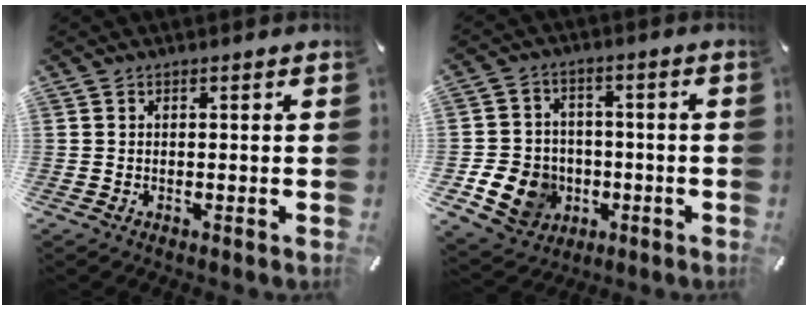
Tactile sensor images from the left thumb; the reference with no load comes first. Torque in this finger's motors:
{"motor_torque": [1.17, 1.23, 0.57, 0.35, 0.16]}